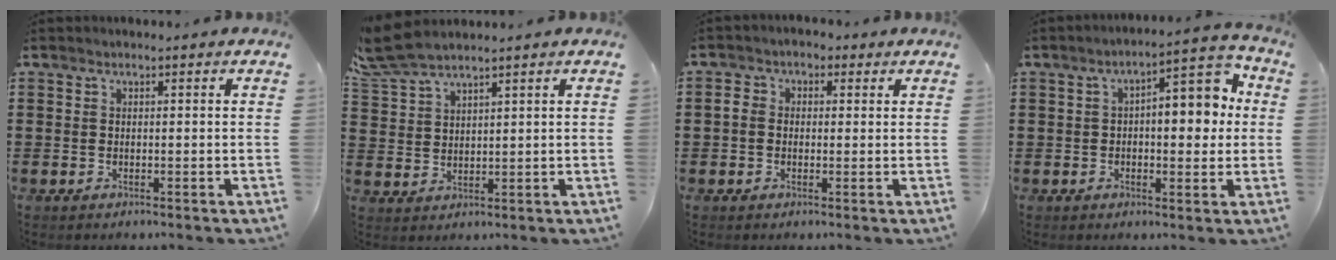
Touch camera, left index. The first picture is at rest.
{"total": 5.3, "force": [4.5, 1.2, 2.5], "torque": [-0.065, -0.004, 0.085]}
{"total": 2.7, "force": [0.0, 2.2, 1.5], "torque": [-0.036, 0.011, -0.003]}
{"total": 7.4, "force": [1.3, 3.5, 6.4], "torque": [-0.081, -0.016, 0.007]}